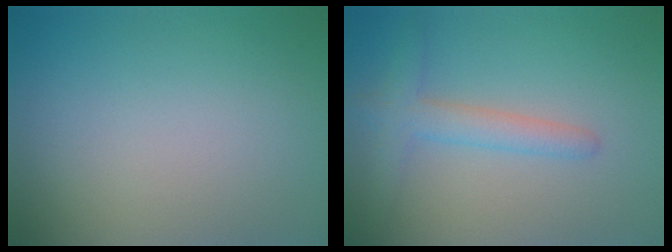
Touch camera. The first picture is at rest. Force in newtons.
{"total": 3.8, "press": 3.7, "slide": 0.1}